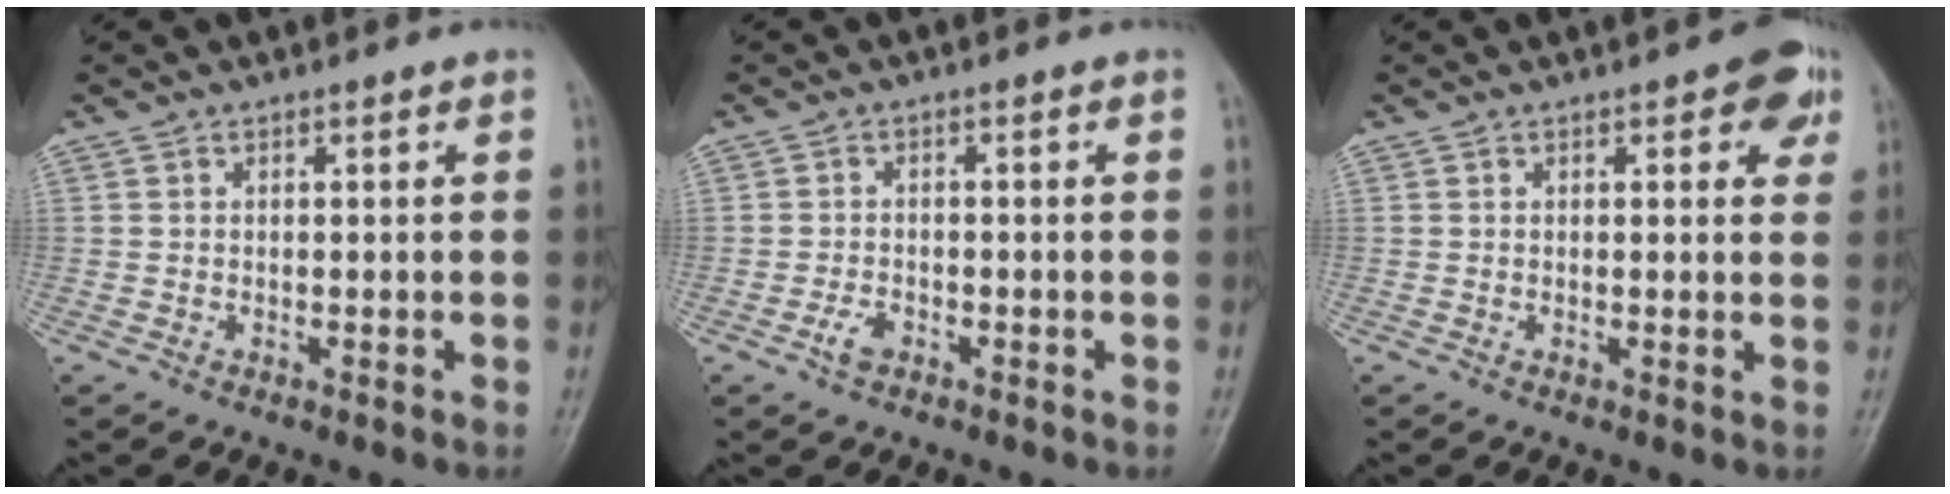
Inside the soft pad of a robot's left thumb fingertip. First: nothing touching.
{"total": 2.5, "force": [-1.4, 1.5, 1.5], "torque": [-0.029, 0.006, -0.026]}
{"total": 5.0, "force": [2.4, 2.4, 3.7], "torque": [-0.014, -0.005, 0.019]}